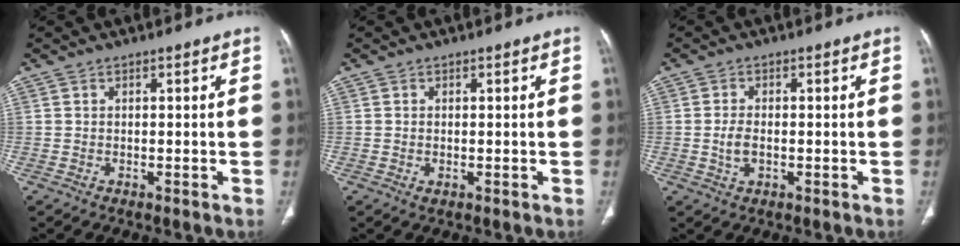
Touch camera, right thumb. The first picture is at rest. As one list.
[{"total": 0.8, "force": [-0.2, 0.4, 0.6], "torque": [-0.015, -0.001, -0.001]}, {"total": 3.3, "force": [-0.4, 1.8, 2.6], "torque": [-0.055, 0.001, -0.008]}]